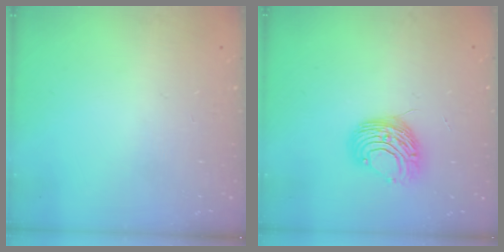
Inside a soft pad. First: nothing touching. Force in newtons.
{"total": 9.7, "press": 9.7, "slide": 0.6}